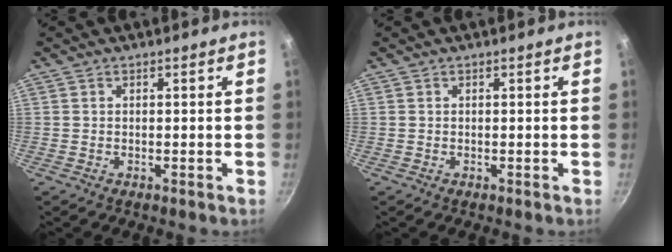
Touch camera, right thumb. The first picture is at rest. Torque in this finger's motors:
{"motor_torque": [-0.16, 0.15, -0.01, 0.01, -0.01]}